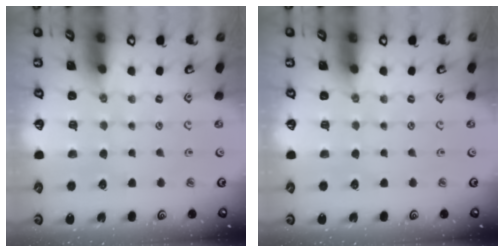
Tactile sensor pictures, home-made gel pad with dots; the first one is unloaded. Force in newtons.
{"total": 0.0}